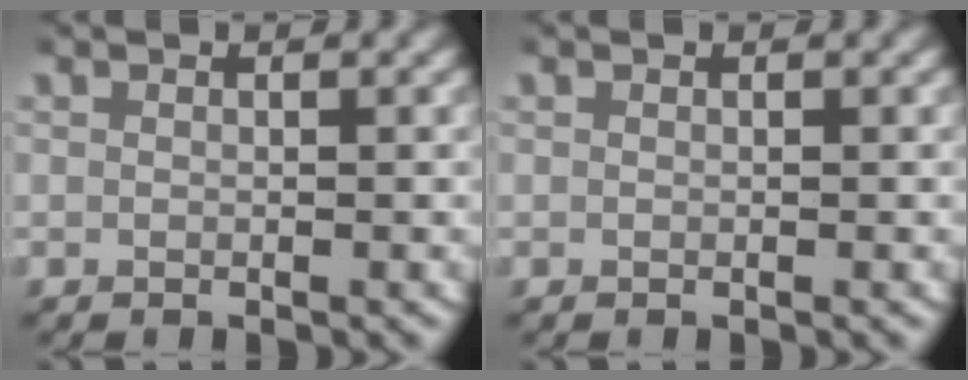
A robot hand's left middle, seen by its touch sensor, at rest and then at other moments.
{"total": 0.0}